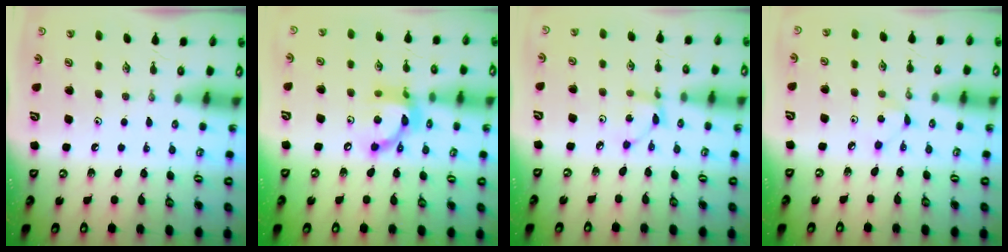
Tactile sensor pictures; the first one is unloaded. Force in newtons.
{"total": 13.0, "press": 13.0, "slide": 1.0}
{"total": 2.5, "press": 2.5, "slide": 0.1}
{"total": 3.3, "press": 3.3, "slide": 0.5}